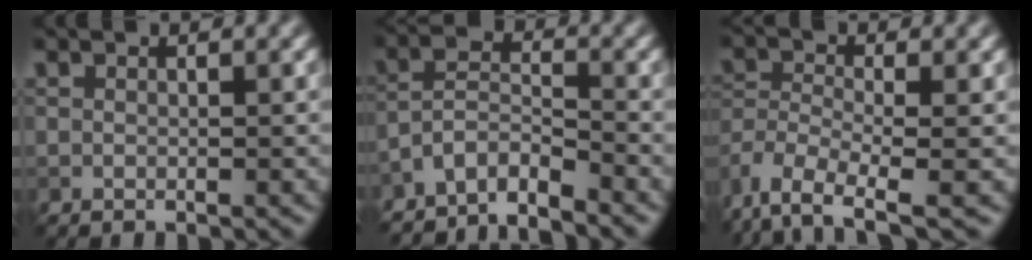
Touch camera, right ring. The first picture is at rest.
{"total": 4.6, "force": [-4.3, 0.8, 1.5], "torque": [-0.027, -0.001, -0.084]}
{"total": 6.8, "force": [-4.6, 2.7, 4.3], "torque": [-0.087, -0.014, -0.091]}